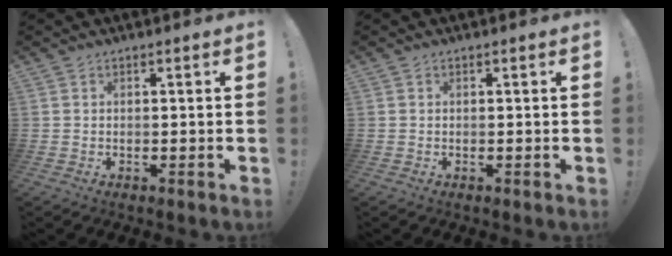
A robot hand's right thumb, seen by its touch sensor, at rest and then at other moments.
{"total": 0.0}